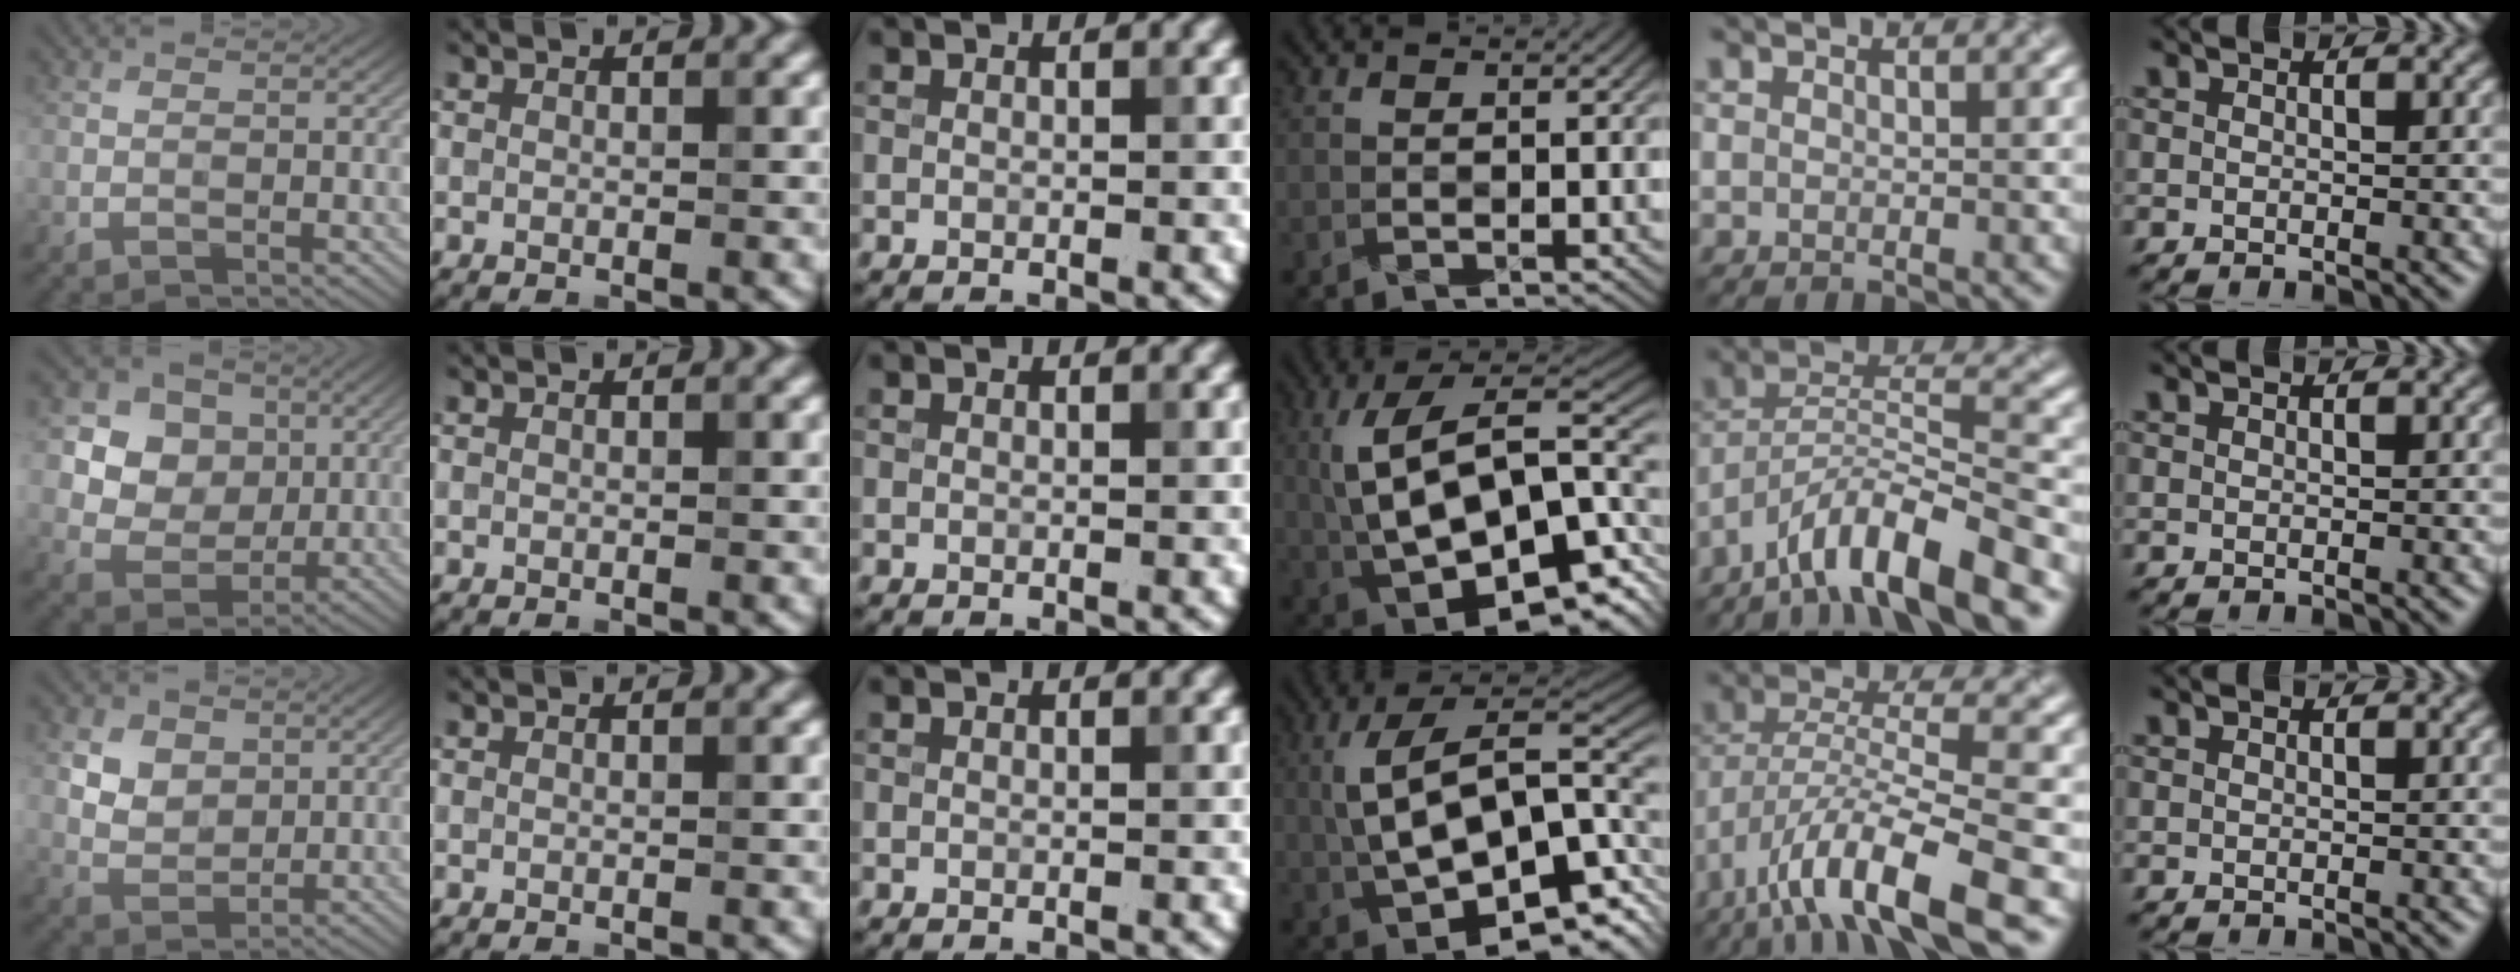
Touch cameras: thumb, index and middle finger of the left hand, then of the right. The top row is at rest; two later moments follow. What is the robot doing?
{"motion": "wrap", "object": "crepe paper"}